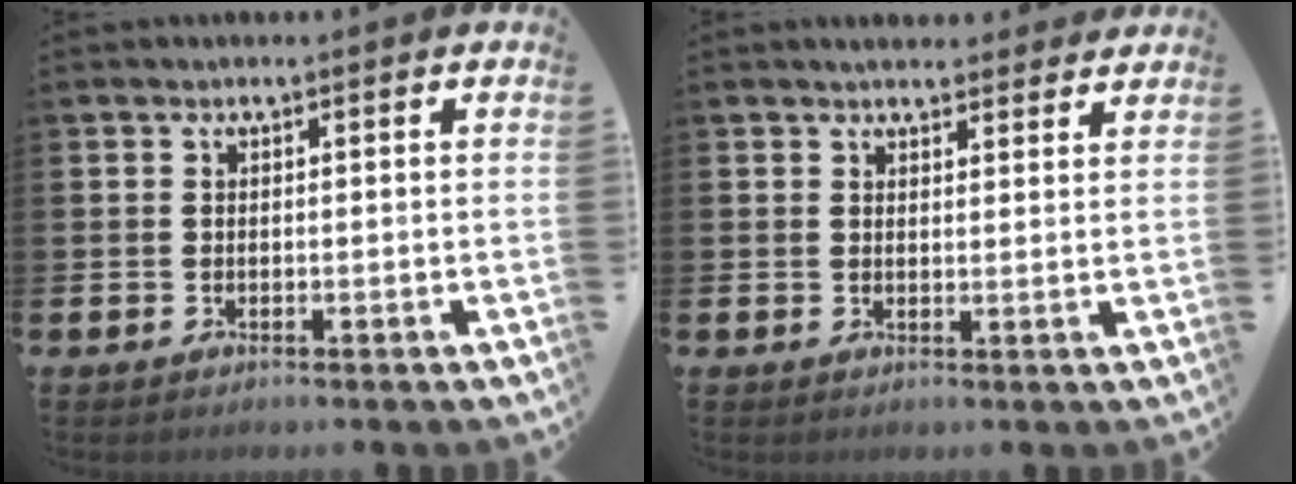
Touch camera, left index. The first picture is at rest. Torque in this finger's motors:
{"motor_torque": [0.45, -0.51, 0.14, 0.01]}